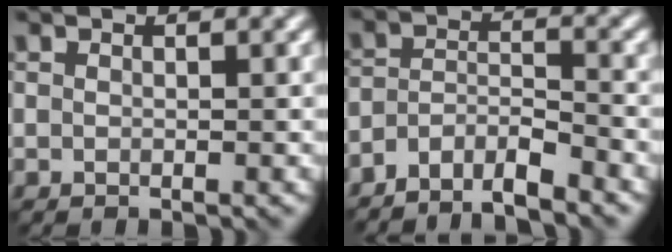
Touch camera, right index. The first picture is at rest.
{"total": 4.5, "force": [-4.0, 1.0, 1.8], "torque": [-0.032, 0.000, -0.074]}